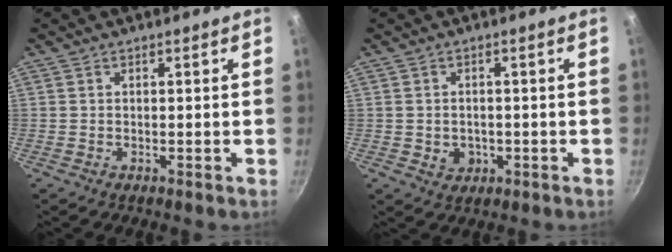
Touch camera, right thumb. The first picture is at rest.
{"total": 3.3, "force": [-0.6, 2.8, 1.7], "torque": [-0.022, 0.004, 0.001]}